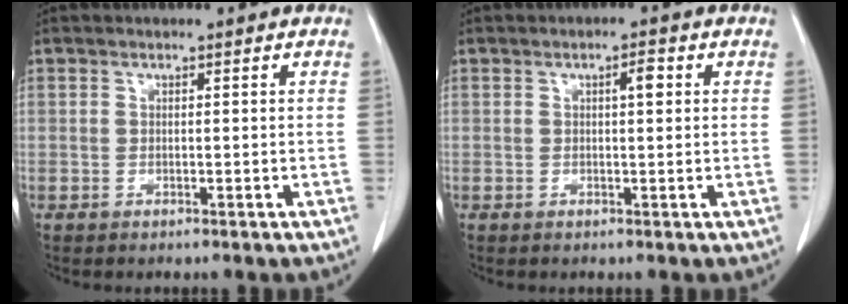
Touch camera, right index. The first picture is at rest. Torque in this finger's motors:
{"motor_torque": [0.07, 0.14, 0.03, 0.01]}